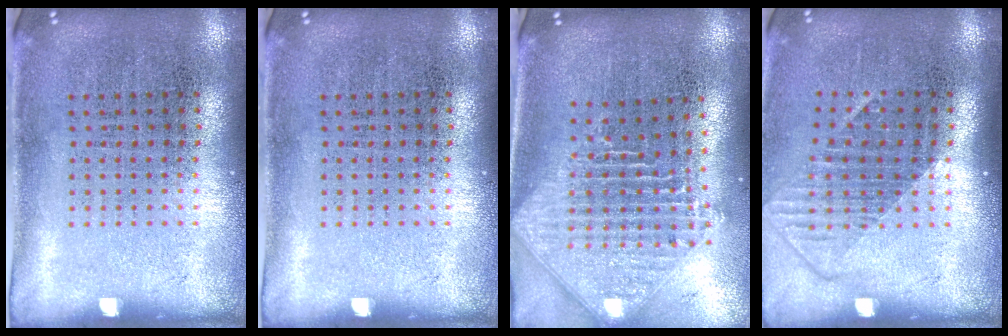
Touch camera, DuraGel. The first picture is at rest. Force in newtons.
{"total": 0.0}
{"total": 2.5, "press": 1.9, "slide": 1.7}
{"total": 1.3, "press": 1.0, "slide": 0.9}